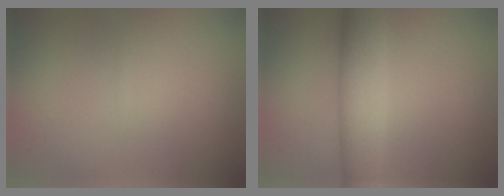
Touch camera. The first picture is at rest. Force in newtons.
{"total": 5.6, "press": 5.6, "slide": 0.1}